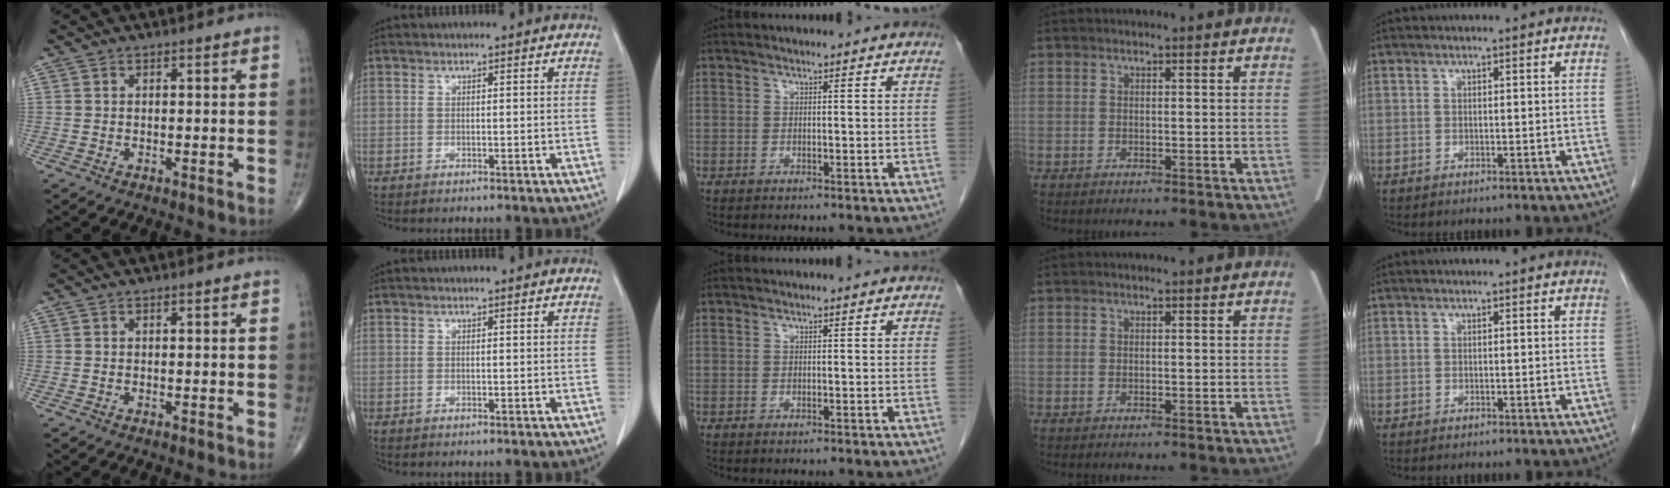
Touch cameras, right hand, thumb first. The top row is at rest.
{}